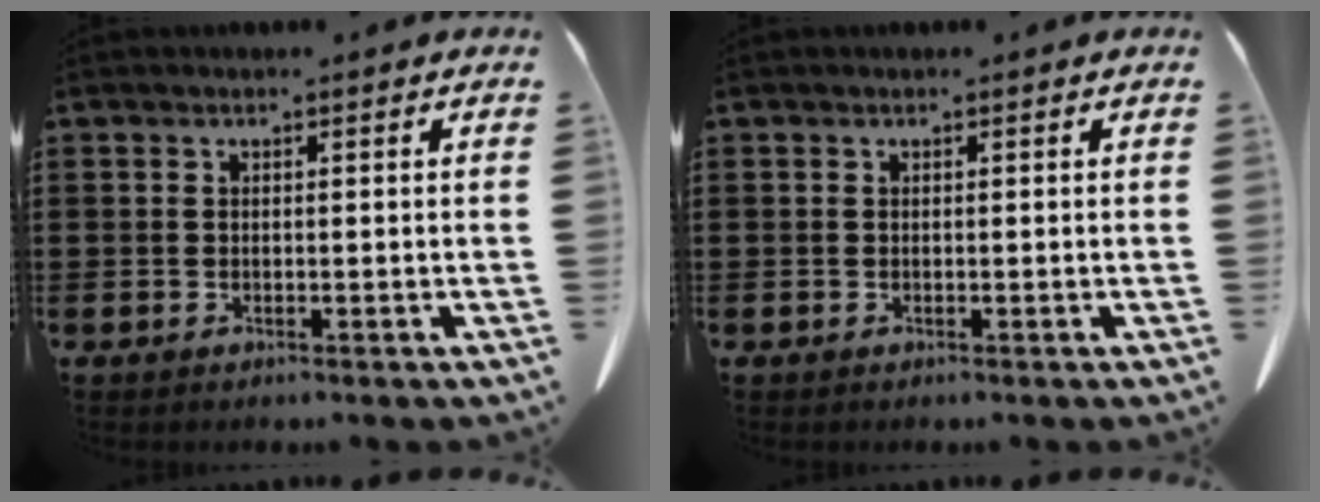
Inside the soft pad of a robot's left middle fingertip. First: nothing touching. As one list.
[{"total": 0.0}]